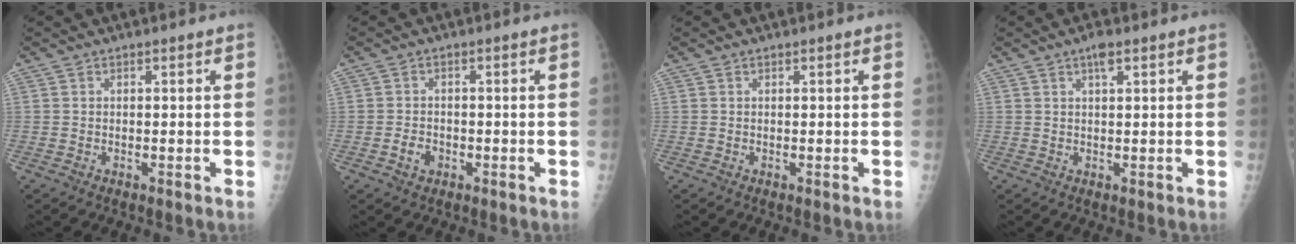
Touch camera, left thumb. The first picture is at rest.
{"total": 2.5, "force": [-0.9, 1.9, 1.2], "torque": [-0.013, 0.005, -0.013]}
{"total": 0.0}
{"total": 2.4, "force": [1.4, 0.7, 1.8], "torque": [-0.030, -0.001, 0.022]}